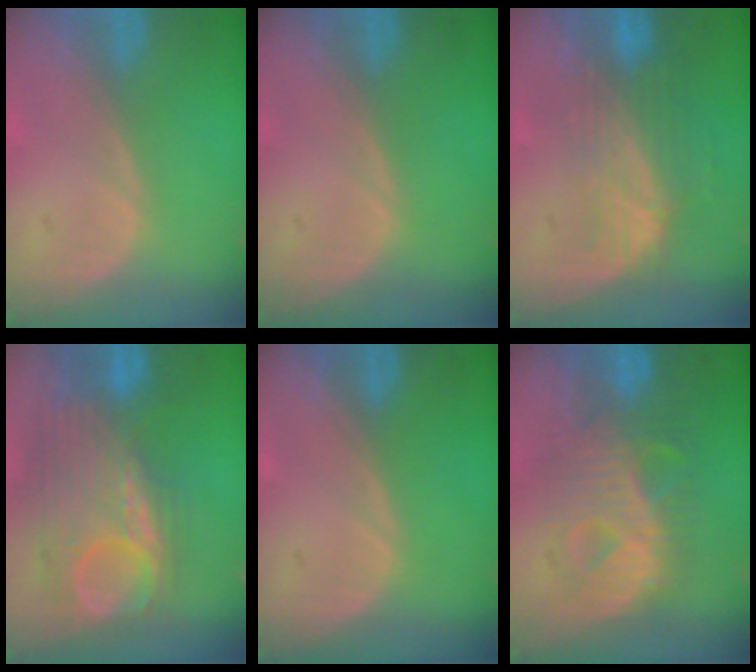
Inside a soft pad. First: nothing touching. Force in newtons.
{"total": 0.0}
{"total": 7.6, "press": 6.8, "slide": 3.3}
{"total": 11.5, "press": 10.4, "slide": 4.9}
{"total": 0.0}
{"total": 9.3, "press": 9.3, "slide": 0.3}